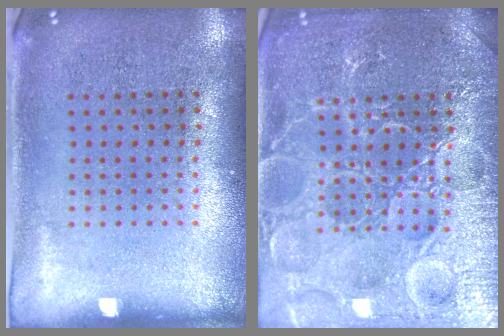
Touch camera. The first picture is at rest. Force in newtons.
{"total": 7.4, "press": 7.4, "slide": 0.9}